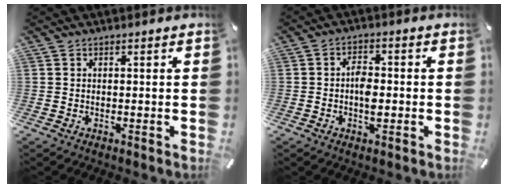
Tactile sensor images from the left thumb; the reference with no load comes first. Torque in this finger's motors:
{"motor_torque": [0.08, 0.24, 0.66, 0.29, 0.07]}